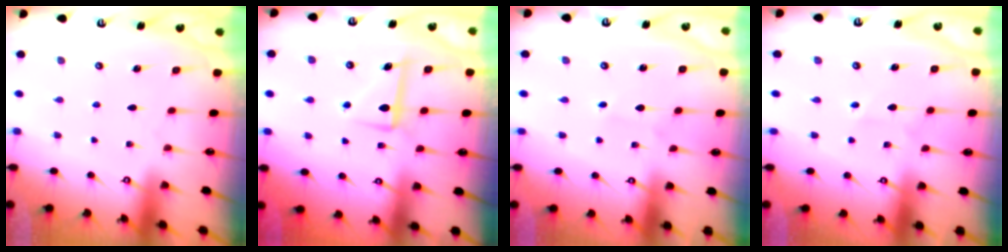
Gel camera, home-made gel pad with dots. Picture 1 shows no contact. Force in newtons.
{"total": 6.4, "press": 6.3, "slide": 0.7}
{"total": 1.6, "press": 1.6, "slide": 0.1}
{"total": 2.0, "press": 1.9, "slide": 0.5}